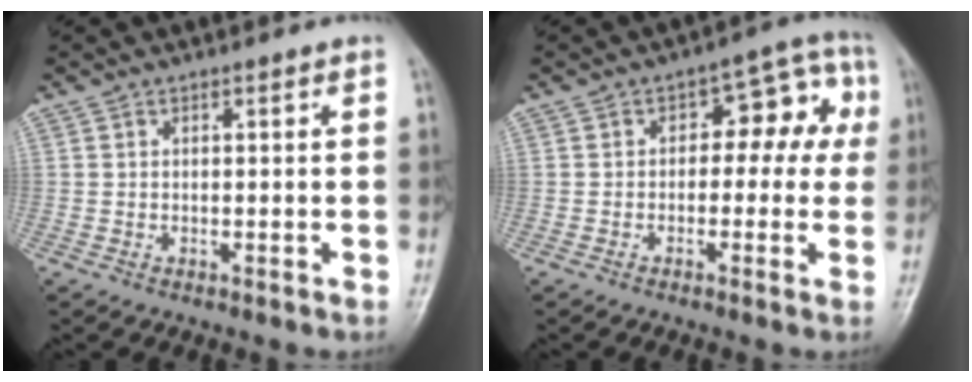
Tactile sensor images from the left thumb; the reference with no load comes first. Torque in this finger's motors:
{"motor_torque": [-0.07, 0.33, -0.07, 0.00, 0.08]}